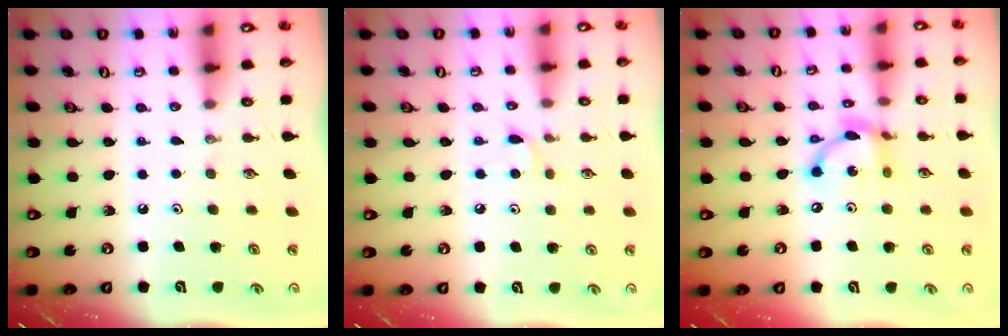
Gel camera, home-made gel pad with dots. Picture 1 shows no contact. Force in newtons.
{"total": 5.0, "press": 5.0, "slide": 0.7}
{"total": 10.7, "press": 10.6, "slide": 0.8}